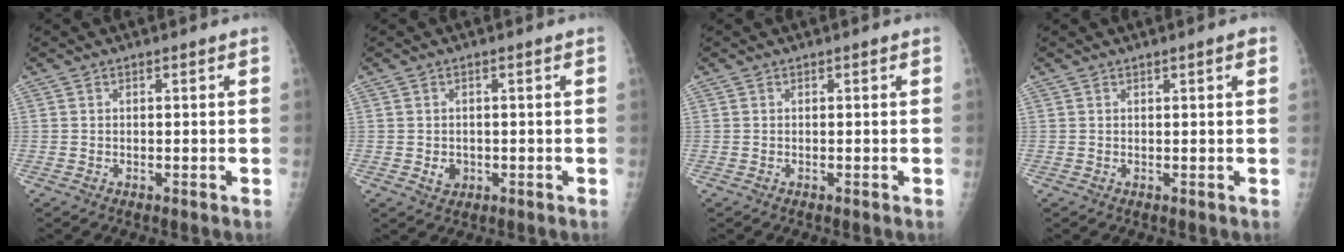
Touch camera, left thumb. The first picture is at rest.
{"total": 2.3, "force": [-0.4, 2.0, 1.2], "torque": [-0.009, 0.001, 0.001]}
{"total": 0.0}
{"total": 1.5, "force": [0.8, 0.2, 1.3], "torque": [-0.021, -0.001, 0.010]}